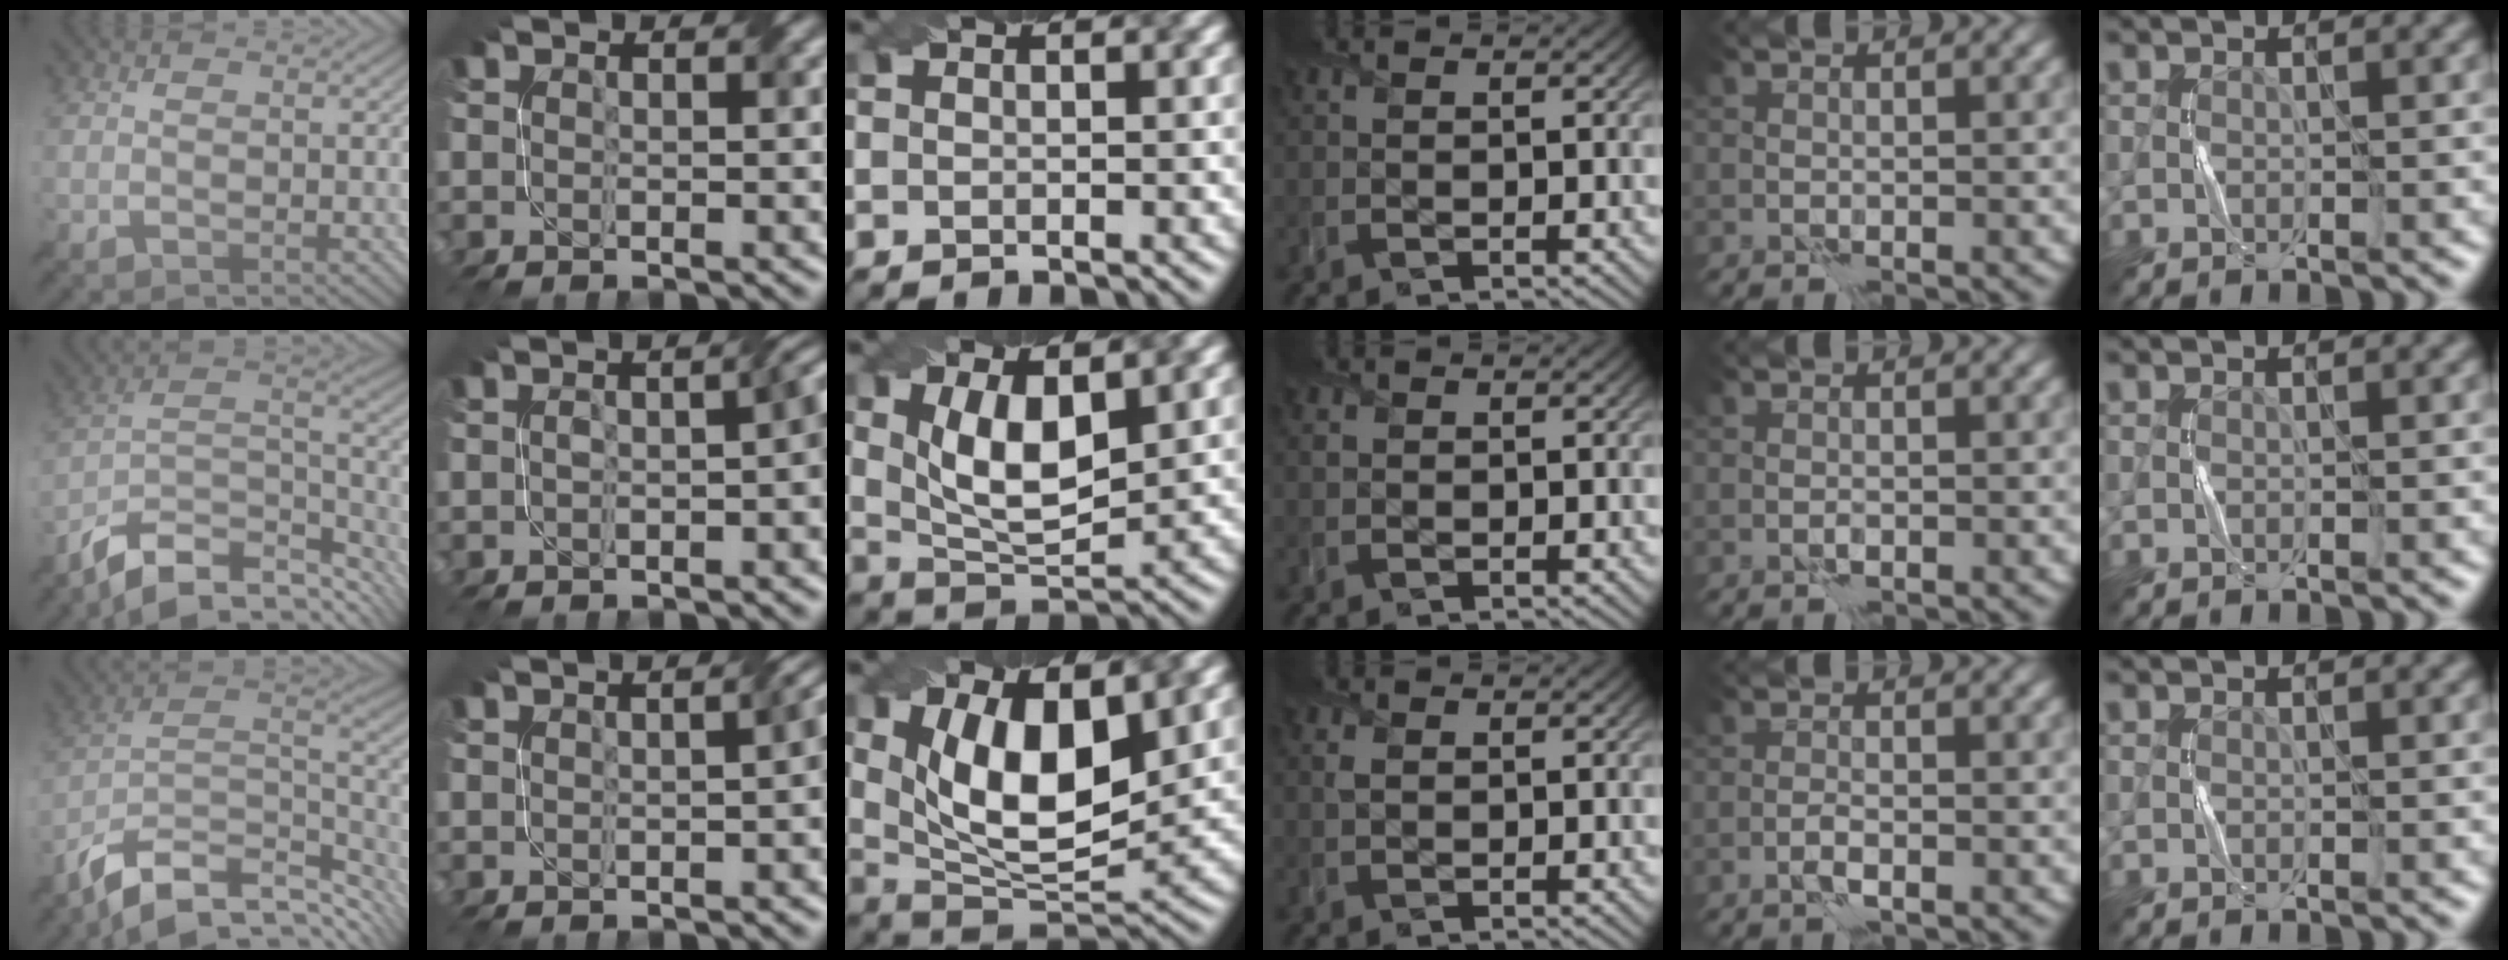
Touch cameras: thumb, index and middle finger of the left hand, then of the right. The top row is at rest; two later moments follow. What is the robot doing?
{"motion": "twist", "object": "screw"}